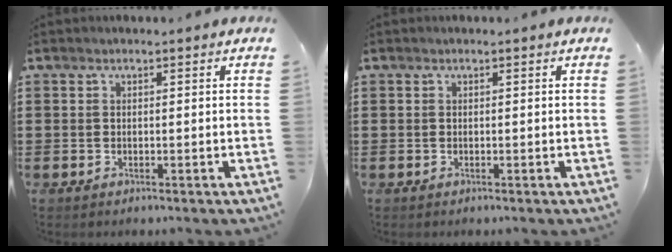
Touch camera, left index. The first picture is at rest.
{"total": 0.0}